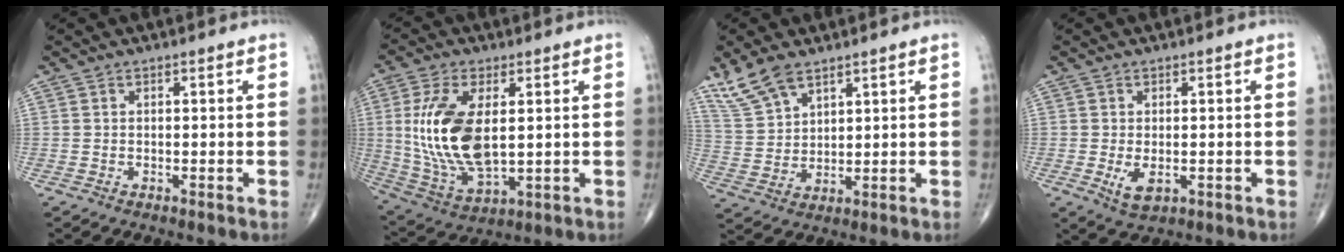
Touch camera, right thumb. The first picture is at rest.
{"total": 16.2, "force": [2.0, 7.9, 14.0], "torque": [-0.288, -0.016, 0.050]}
{"total": 8.4, "force": [6.2, 3.7, 4.3], "torque": [-0.084, -0.016, 0.135]}
{"total": 3.9, "force": [-0.8, 2.1, 3.2], "torque": [-0.055, -0.009, -0.007]}